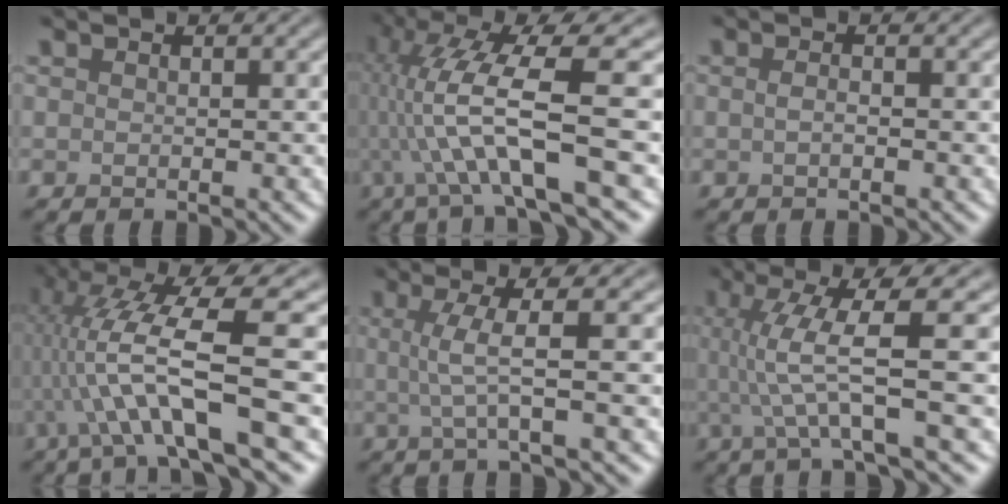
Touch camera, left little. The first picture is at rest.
{"total": 10.5, "force": [-0.5, 2.1, 10.3], "torque": [-0.187, 0.010, -0.007]}
{"total": 0.8, "force": [-0.6, 0.2, 0.6], "torque": [-0.012, 0.000, -0.010]}
{"total": 11.3, "force": [-1.2, 1.9, 11.1], "torque": [-0.201, 0.018, -0.014]}
{"total": 3.7, "force": [-0.3, 0.5, 3.6], "torque": [-0.067, 0.002, -0.008]}
{"total": 6.4, "force": [-0.2, 1.0, 6.3], "torque": [-0.112, 0.002, -0.002]}